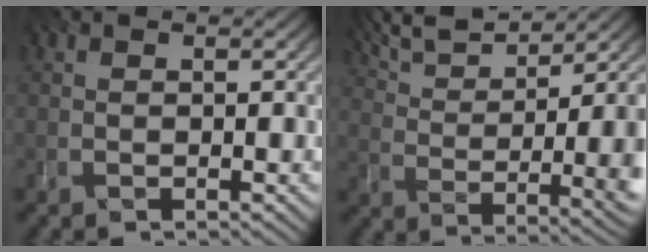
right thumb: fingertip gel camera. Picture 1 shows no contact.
{"total": 10.2, "force": [5.6, 2.8, 8.0], "torque": [-0.150, 0.021, 0.107]}